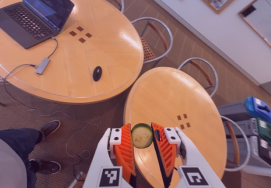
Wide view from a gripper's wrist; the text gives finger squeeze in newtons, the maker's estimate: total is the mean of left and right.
{"total": 7.8, "left": 8.0, "right": 7.6}